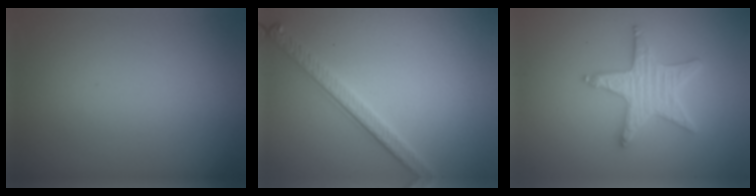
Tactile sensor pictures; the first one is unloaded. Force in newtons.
{"total": 2.7, "press": 2.6, "slide": 0.9}
{"total": 4.7, "press": 4.6, "slide": 0.8}